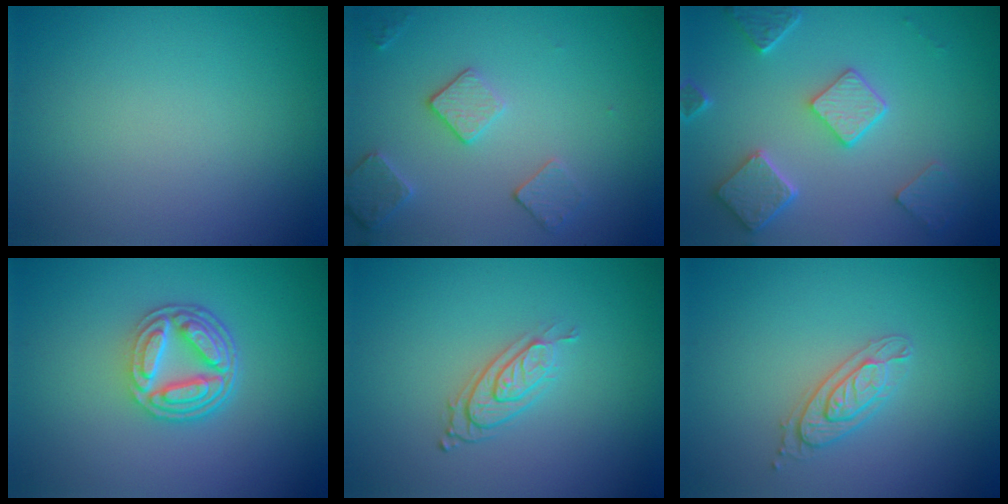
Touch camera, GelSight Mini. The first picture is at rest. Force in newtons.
{"total": 2.6, "press": 2.5, "slide": 0.8}
{"total": 4.9, "press": 3.9, "slide": 3.0}
{"total": 5.3, "press": 3.9, "slide": 3.6}
{"total": 3.0, "press": 2.0, "slide": 2.2}
{"total": 2.1, "press": 2.0, "slide": 0.4}